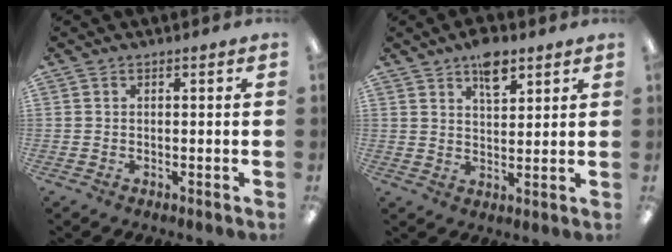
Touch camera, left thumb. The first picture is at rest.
{"total": 7.2, "force": [4.7, 3.3, 4.3], "torque": [-0.063, -0.018, 0.080]}